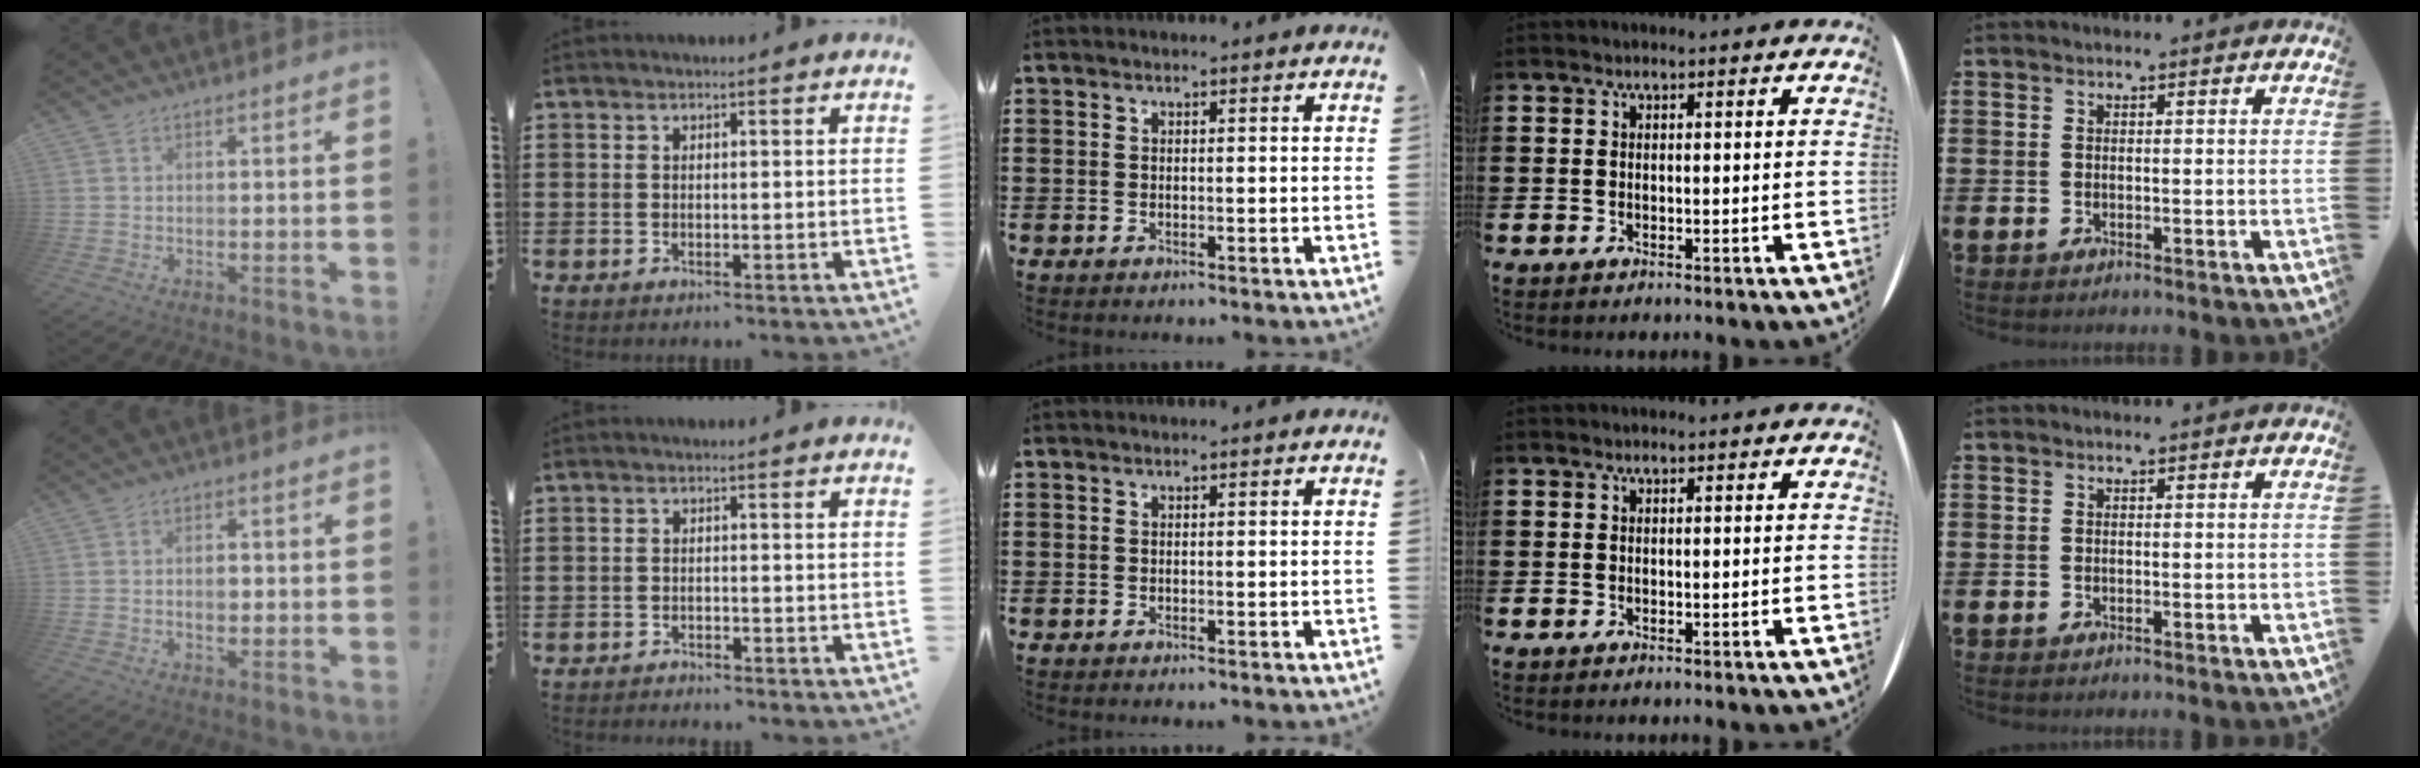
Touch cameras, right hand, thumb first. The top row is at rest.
{"thumb": {"total": 2.6, "force": [-0.6, 1.7, 1.8], "torque": [-0.017, 0.002, -0.016]}, "index": {"total": 1.4, "force": [-1.3, 0.2, -0.2], "torque": [-0.002, 0.005, -0.030]}}